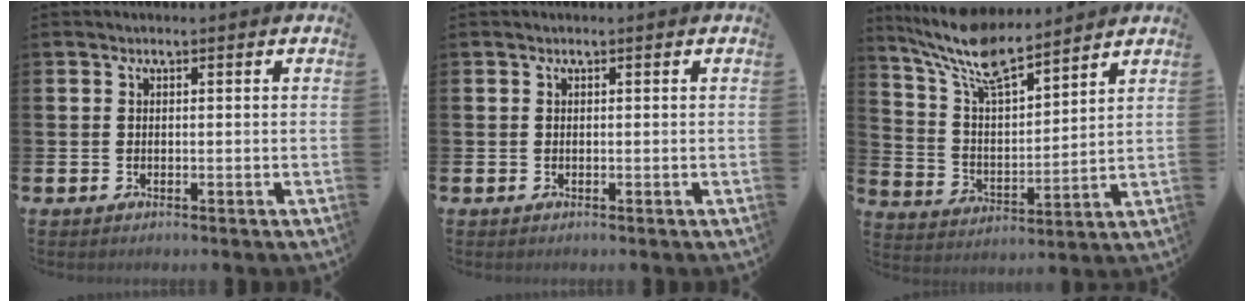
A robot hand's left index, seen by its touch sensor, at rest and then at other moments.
{"total": 0.0}
{"total": 9.5, "force": [8.3, 2.1, 4.2], "torque": [-0.114, -0.038, 0.150]}